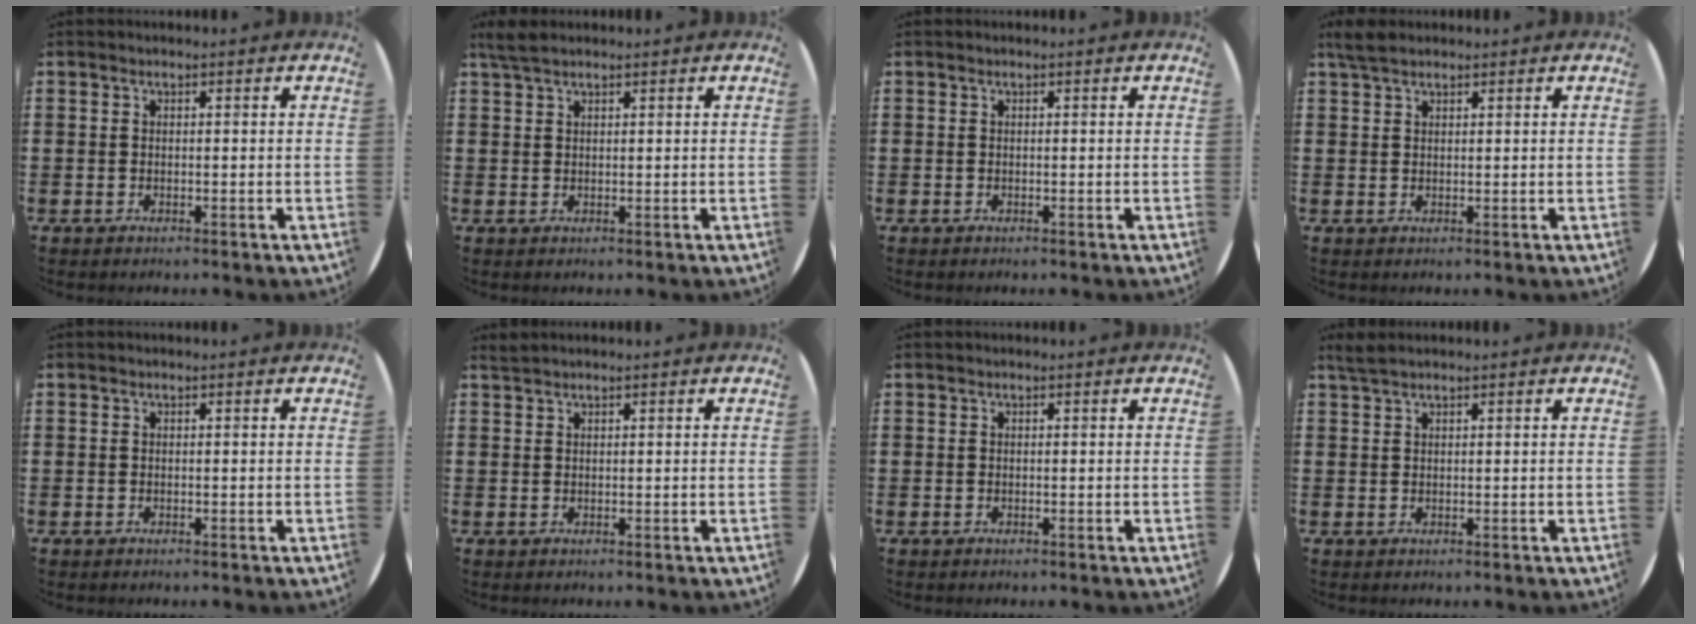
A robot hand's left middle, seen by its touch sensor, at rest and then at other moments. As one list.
[{"total": 1.7, "force": [1.5, 0.2, 0.7], "torque": [-0.016, 0.002, 0.027]}, {"total": 0.0}, {"total": 2.5, "force": [2.1, 0.9, 1.2], "torque": [-0.029, 0.006, 0.039]}, {"total": 0.0}, {"total": 0.7, "force": [0.7, -0.1, 0.0], "torque": [-0.001, 0.000, 0.014]}, {"total": 0.0}, {"total": 1.4, "force": [1.2, 0.1, 0.7], "torque": [-0.015, 0.002, 0.023]}]